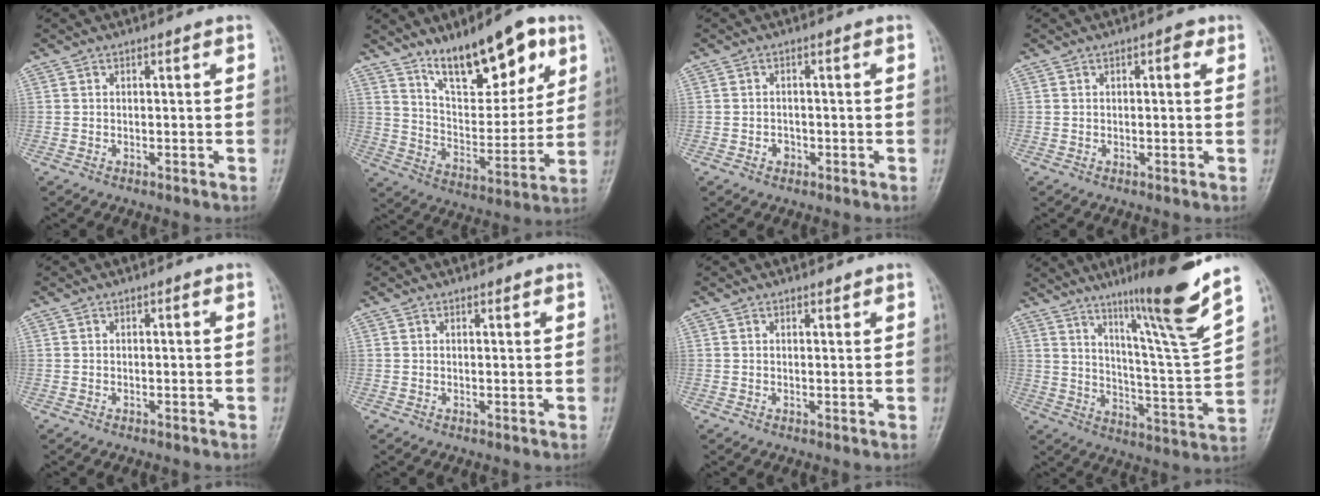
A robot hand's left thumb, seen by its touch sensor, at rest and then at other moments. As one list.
[{"total": 17.3, "force": [10.8, 6.5, 11.8], "torque": [-0.143, -0.058, 0.187]}, {"total": 1.5, "force": [-0.5, 1.2, 0.5], "torque": [0.000, 0.004, -0.009]}, {"total": 1.9, "force": [0.8, 0.9, 1.5], "torque": [-0.015, 0.001, 0.008]}, {"total": 0.0}, {"total": 0.7, "force": [0.6, 0.2, 0.2], "torque": [-0.005, -0.006, 0.010]}, {"total": 1.0, "force": [0.9, 0.3, 0.3], "torque": [-0.003, -0.007, 0.013]}, {"total": 18.2, "force": [12.3, 0.0, 13.3], "torque": [-0.182, -0.076, 0.197]}]